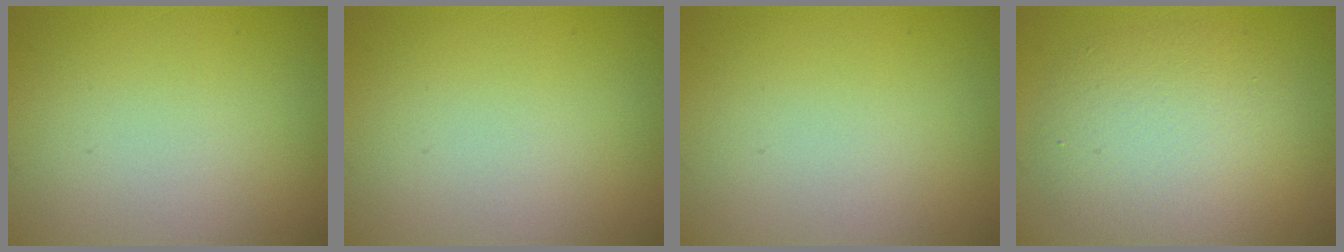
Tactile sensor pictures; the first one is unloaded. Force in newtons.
{"total": 0.0}
{"total": 0.0}
{"total": 6.4, "press": 6.4, "slide": 0.6}